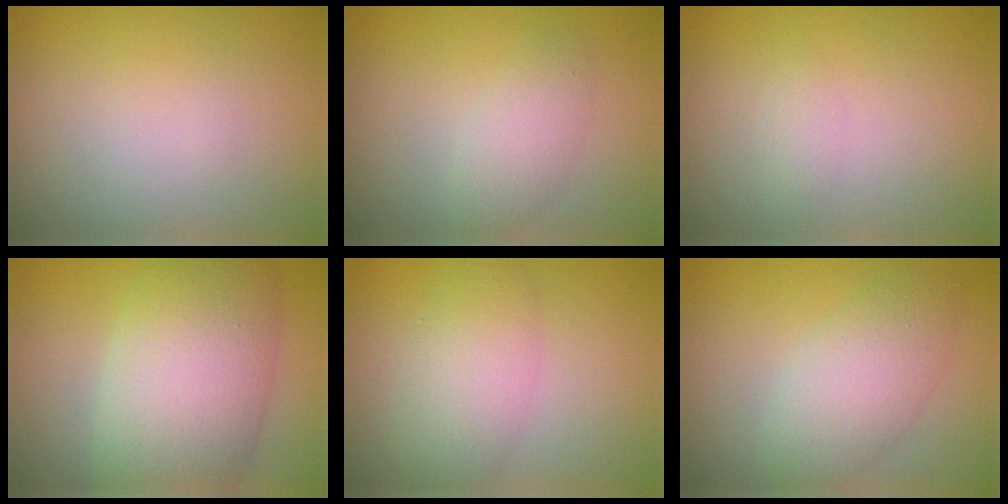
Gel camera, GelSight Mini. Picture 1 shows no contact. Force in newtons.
{"total": 2.1, "press": 2.1, "slide": 0.2}
{"total": 0.9, "press": 0.9, "slide": 0.0}
{"total": 9.8, "press": 9.8, "slide": 0.3}
{"total": 3.9, "press": 3.9, "slide": 0.1}
{"total": 4.1, "press": 4.1, "slide": 0.2}